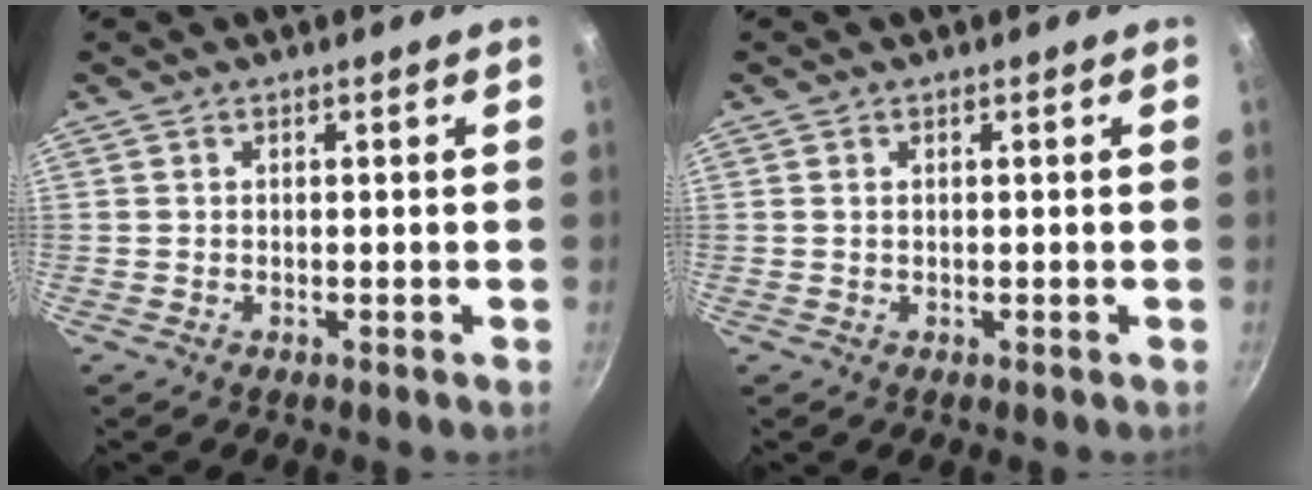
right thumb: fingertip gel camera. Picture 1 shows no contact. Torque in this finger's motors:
{"motor_torque": [-0.10, 0.03, -0.31, 0.21, 0.03]}